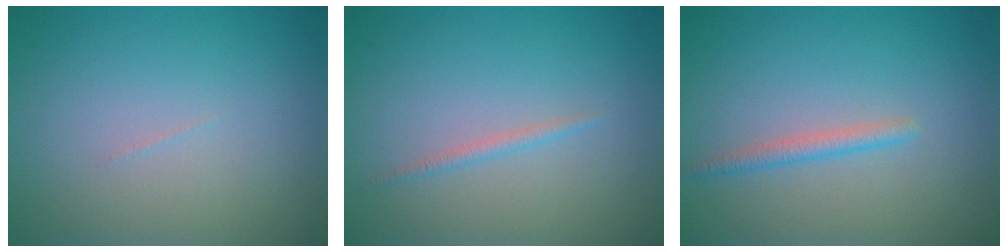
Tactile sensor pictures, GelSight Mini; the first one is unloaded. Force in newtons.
{"total": 0.8, "press": 0.8, "slide": 0.0}
{"total": 1.5, "press": 1.5, "slide": 0.1}